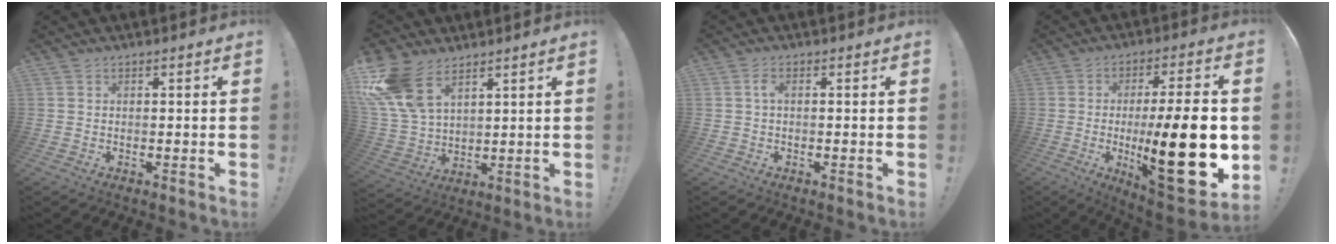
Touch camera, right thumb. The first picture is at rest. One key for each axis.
{"total": 14.3, "fx": 8.5, "fy": 8.2, "fz": 8.1, "tx": -0.163, "ty": -0.044, "tz": 0.166}
{"total": 2.0, "fx": -0.1, "fy": 0.6, "fz": 1.9, "tx": -0.037, "ty": 0.007, "tz": -0.004}
{"total": 26.3, "fx": -3.3, "fy": 6.8, "fz": 25.2, "tx": -0.405, "ty": -0.005, "tz": -0.045}